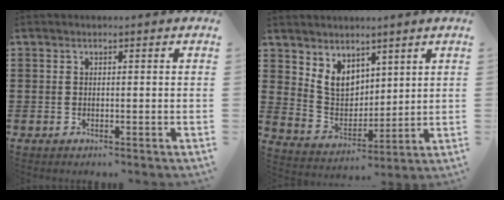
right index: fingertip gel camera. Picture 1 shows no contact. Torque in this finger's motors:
{"motor_torque": [0.24, 0.23, 0.23, 0.11]}